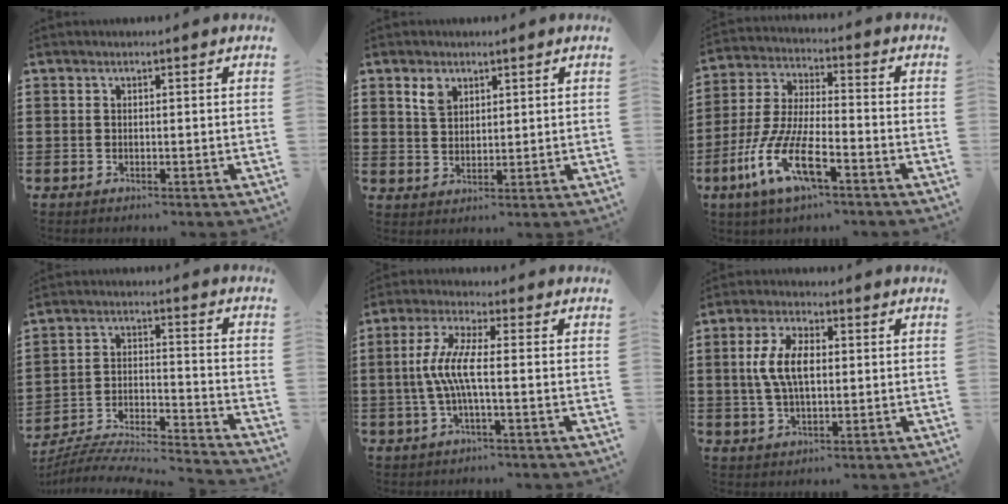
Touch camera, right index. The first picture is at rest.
{"total": 3.3, "force": [2.1, 2.1, 1.4], "torque": [-0.037, 0.007, 0.040]}
{"total": 11.6, "force": [-6.2, 3.4, 9.1], "torque": [-0.222, -0.012, -0.124]}
{"total": 6.4, "force": [-6.1, 0.6, 1.9], "torque": [-0.037, -0.007, -0.125]}
{"total": 6.7, "force": [-0.9, 0.9, 6.6], "torque": [-0.154, -0.015, -0.029]}
{"total": 7.2, "force": [0.5, 3.5, 6.3], "torque": [-0.145, 0.007, 0.001]}